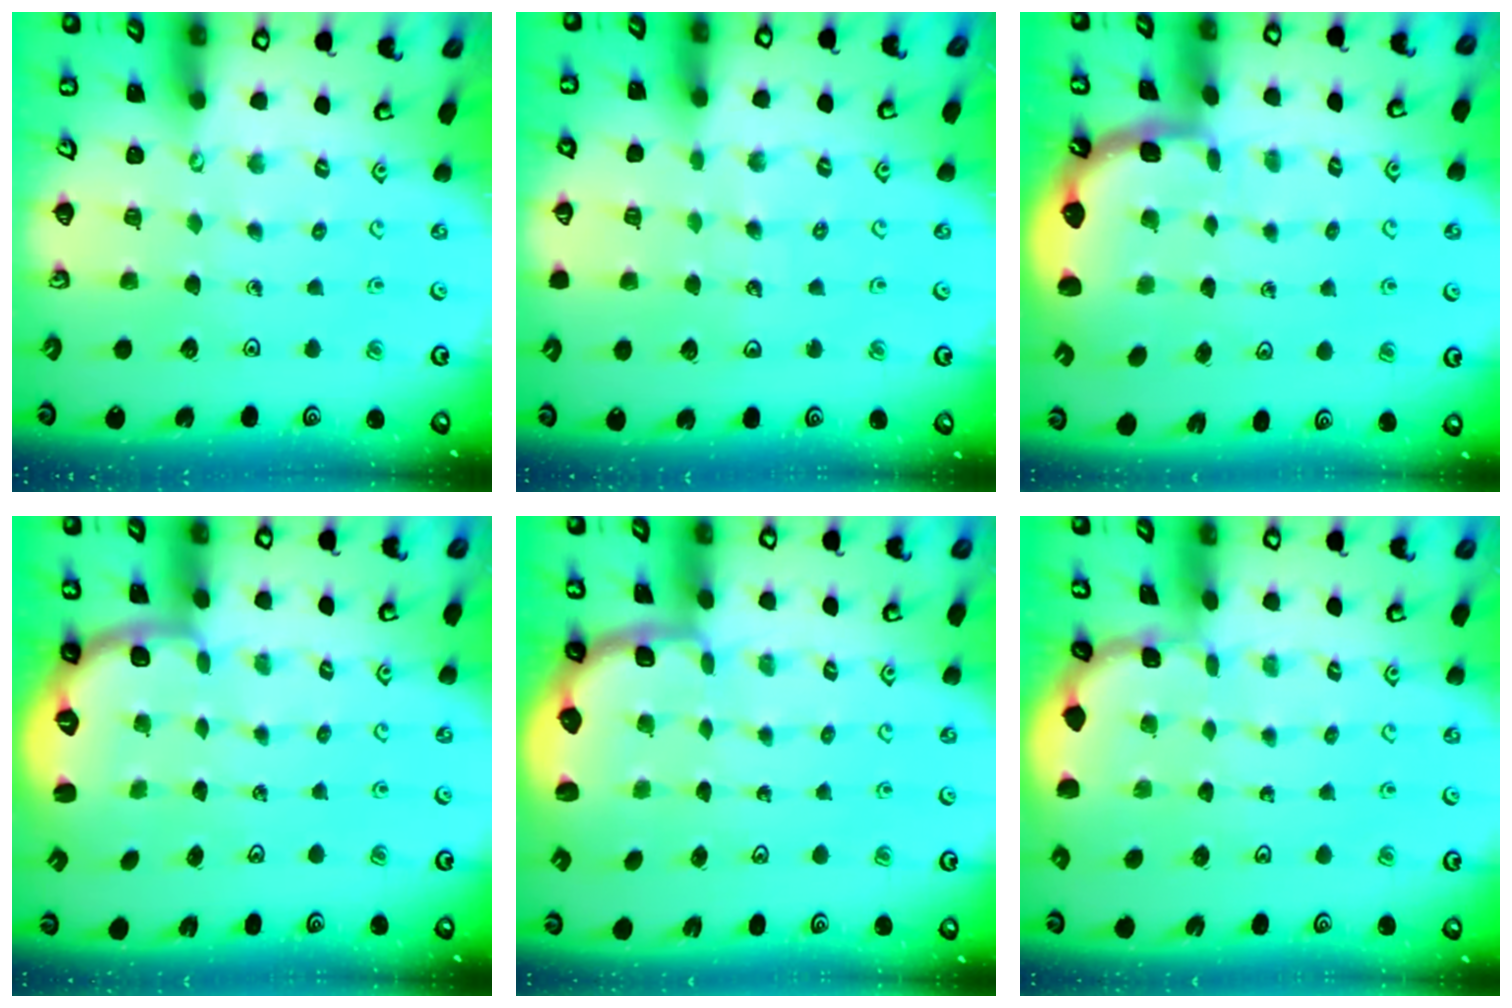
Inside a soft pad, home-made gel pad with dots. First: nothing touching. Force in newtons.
{"total": 4.2, "press": 4.0, "slide": 1.3}
{"total": 2.6, "press": 1.7, "slide": 1.9}
{"total": 2.7, "press": 1.7, "slide": 2.1}
{"total": 2.6, "press": 2.0, "slide": 1.7}
{"total": 0.9, "press": 0.8, "slide": 0.2}